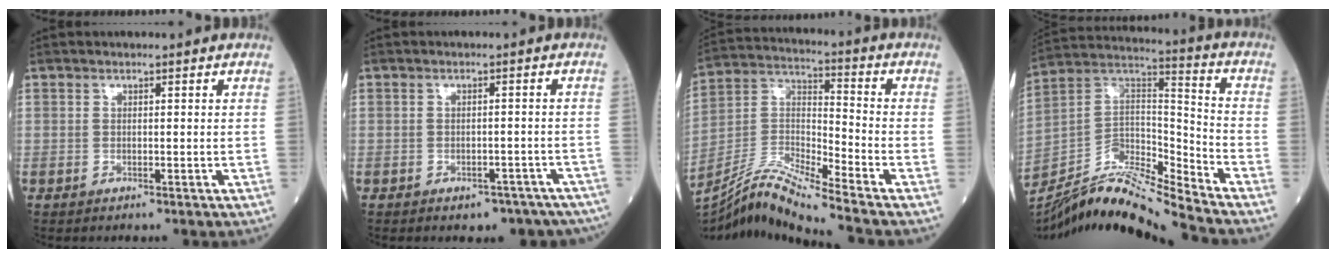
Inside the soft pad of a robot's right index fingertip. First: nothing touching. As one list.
[{"total": 6.9, "force": [-5.3, 3.7, 2.3], "torque": [-0.011, 0.012, -0.060]}, {"total": 12.5, "force": [-11.2, -1.6, 5.4], "torque": [-0.108, 0.014, -0.208]}, {"total": 16.3, "force": [-15.3, -1.1, 5.6], "torque": [-0.103, 0.040, -0.282]}]